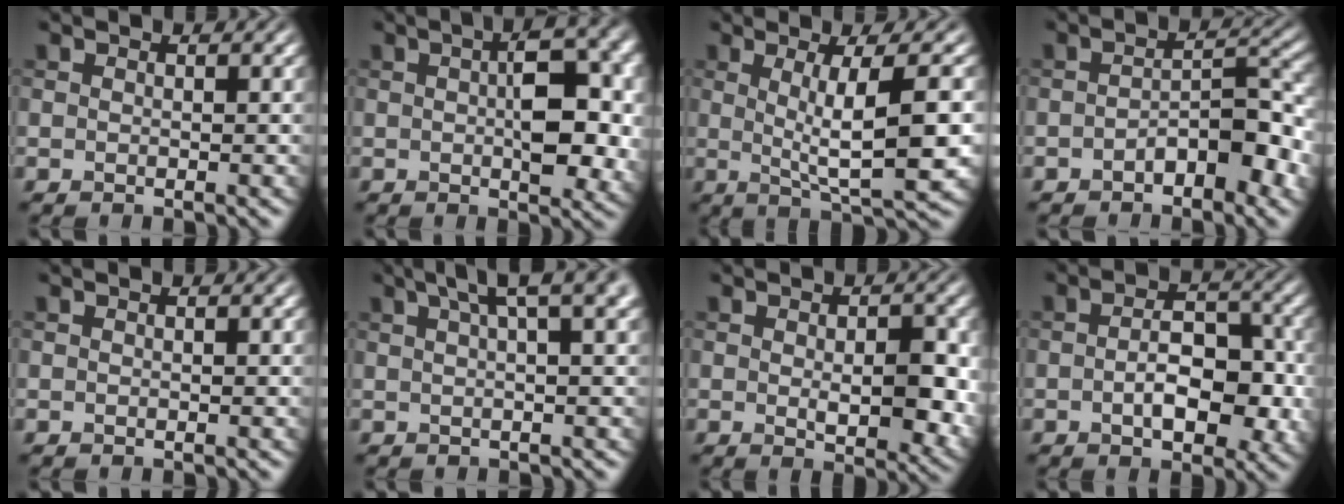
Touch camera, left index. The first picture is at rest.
{"total": 7.8, "force": [0.6, 3.4, 7.0], "torque": [-0.099, 0.001, 0.010]}
{"total": 7.4, "force": [0.5, 1.5, 7.2], "torque": [-0.106, -0.001, 0.013]}
{"total": 4.5, "force": [-1.8, 2.1, 3.5], "torque": [-0.050, 0.012, -0.029]}
{"total": 0.0}
{"total": 5.9, "force": [3.2, 1.4, 4.8], "torque": [-0.054, 0.023, 0.047]}
{"total": 6.2, "force": [-0.2, 3.0, 5.3], "torque": [-0.069, -0.013, 0.004]}
{"total": 5.7, "force": [-1.0, 3.0, 4.7], "torque": [-0.074, -0.003, -0.015]}